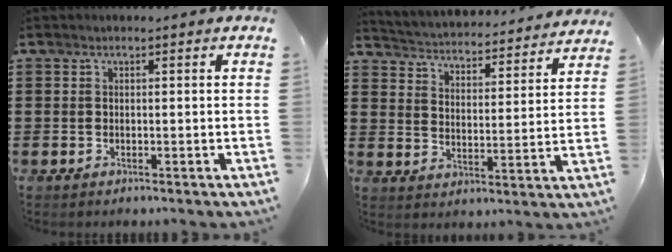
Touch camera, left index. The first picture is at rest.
{"total": 3.1, "force": [3.1, -0.2, -0.2], "torque": [-0.019, -0.035, 0.044]}